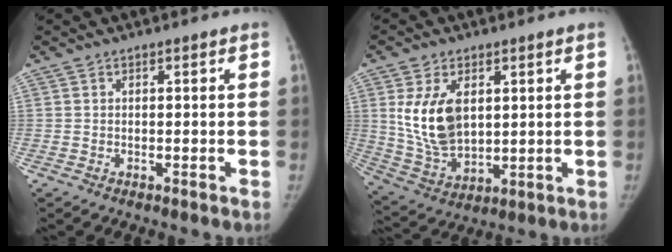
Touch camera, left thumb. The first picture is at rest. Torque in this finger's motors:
{"motor_torque": [0.66, 0.55, 1.09, -0.94, 0.32]}